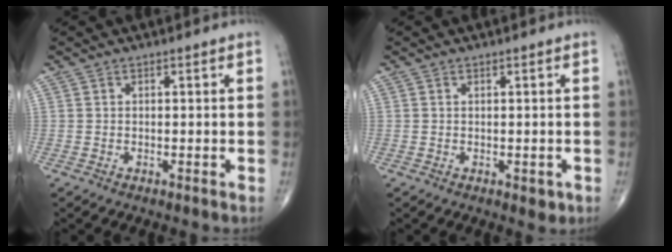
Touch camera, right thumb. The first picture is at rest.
{"total": 1.7, "force": [-0.3, 1.0, 1.4], "torque": [-0.013, -0.003, -0.001]}